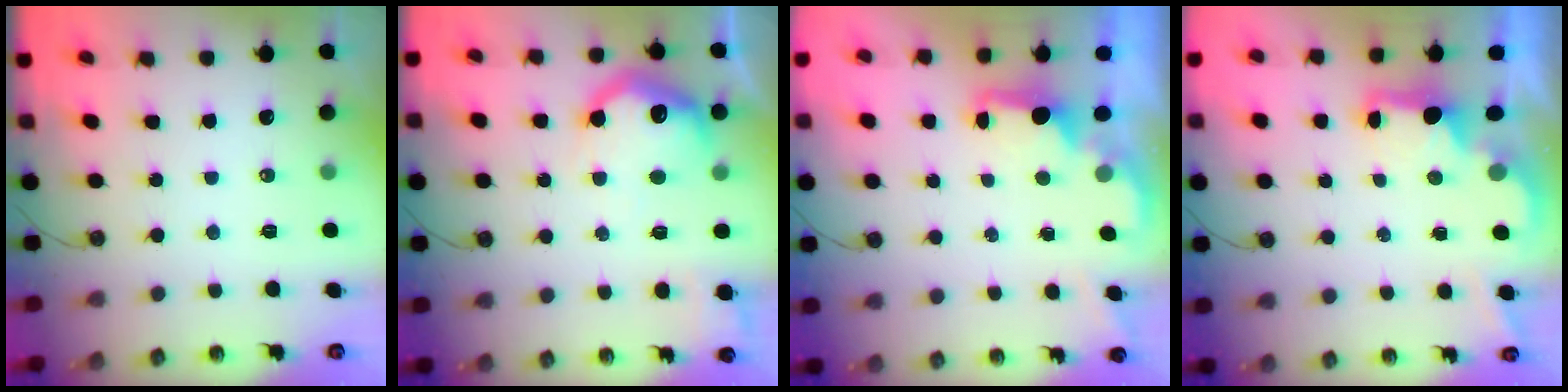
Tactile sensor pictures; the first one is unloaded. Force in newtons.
{"total": 17.5, "press": 17.4, "slide": 1.5}
{"total": 1.7, "press": 1.6, "slide": 0.6}
{"total": 2.1, "press": 2.0, "slide": 0.8}